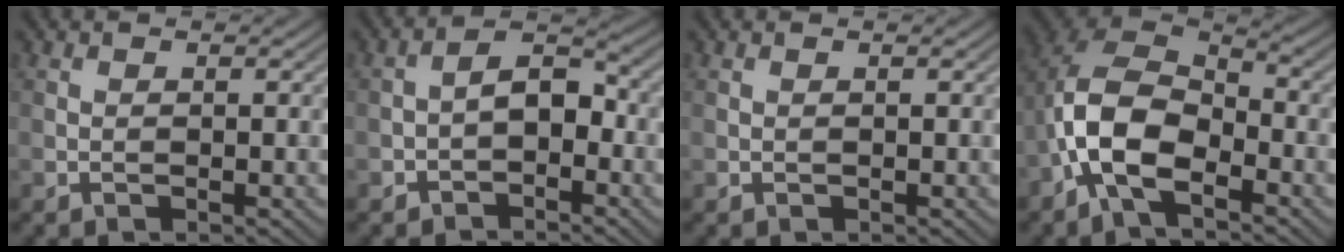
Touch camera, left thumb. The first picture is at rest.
{"total": 4.3, "force": [-1.6, 2.7, 3.0], "torque": [-0.042, 0.012, -0.038]}
{"total": 0.0}
{"total": 11.0, "force": [-4.5, 5.8, 8.1], "torque": [-0.168, 0.001, -0.102]}